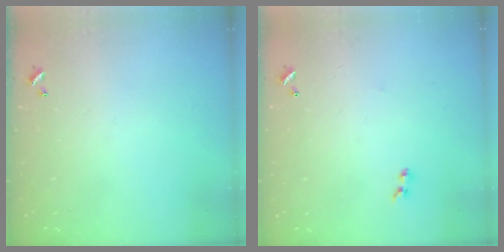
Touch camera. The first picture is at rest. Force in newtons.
{"total": 1.9, "press": 1.7, "slide": 0.9}